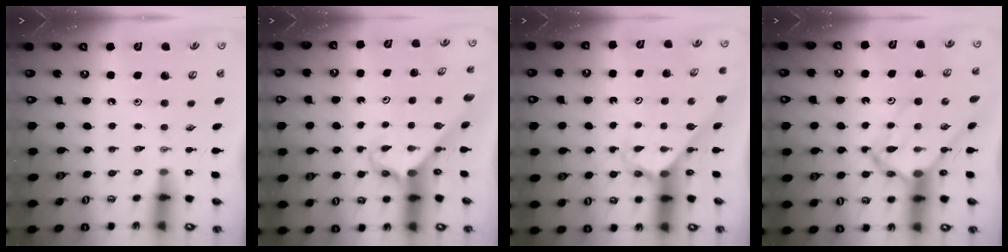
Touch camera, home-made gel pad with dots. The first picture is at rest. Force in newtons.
{"total": 2.5, "press": 2.5, "slide": 0.2}
{"total": 2.6, "press": 2.6, "slide": 0.2}
{"total": 10.6, "press": 10.5, "slide": 1.0}